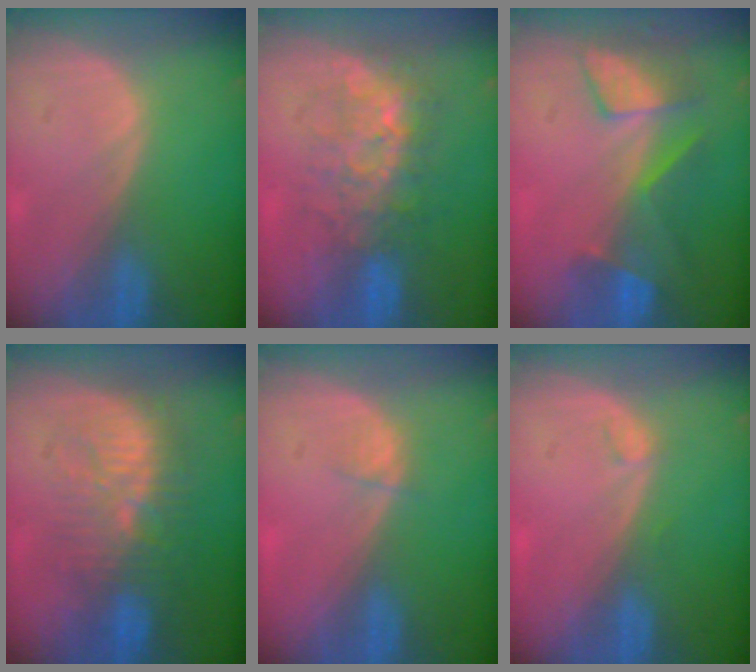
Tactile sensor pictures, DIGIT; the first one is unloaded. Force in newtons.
{"total": 7.9, "press": 7.5, "slide": 2.7}
{"total": 8.5, "press": 7.2, "slide": 4.5}
{"total": 9.2, "press": 9.0, "slide": 2.0}
{"total": 1.1, "press": 1.0, "slide": 0.4}
{"total": 1.0, "press": 0.9, "slide": 0.3}